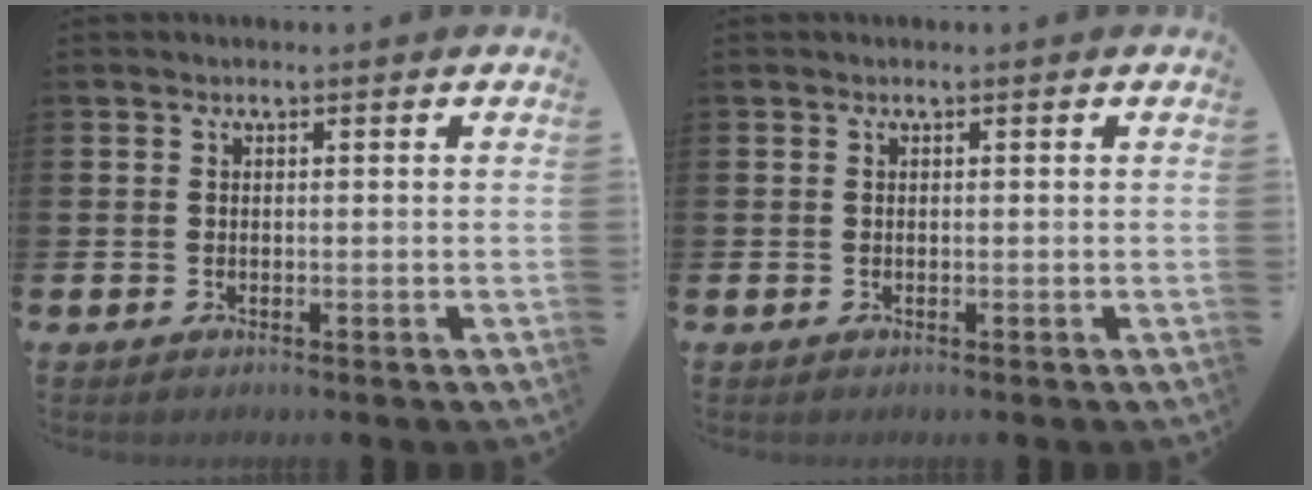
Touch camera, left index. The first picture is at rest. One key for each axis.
{"total": 0.0}